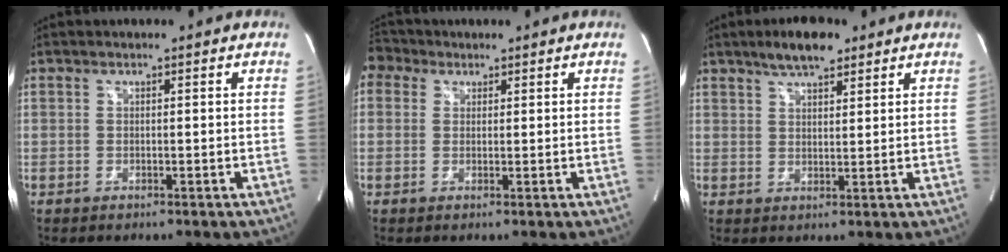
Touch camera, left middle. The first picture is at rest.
{"total": 4.0, "force": [2.3, 3.1, 1.0], "torque": [-0.026, 0.027, 0.045]}
{"total": 6.4, "force": [4.7, 1.9, 4.0], "torque": [-0.072, 0.009, 0.079]}